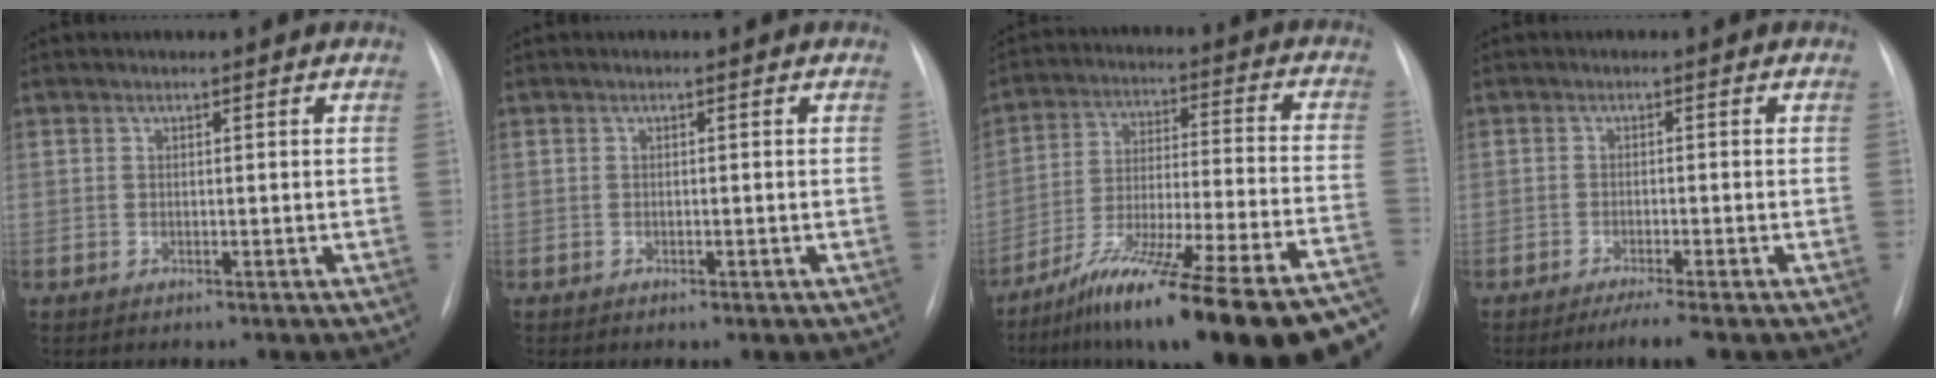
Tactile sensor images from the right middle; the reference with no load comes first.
{"total": 0.6, "force": [-0.3, 0.2, 0.4], "torque": [-0.005, 0.000, -0.004]}
{"total": 27.4, "force": [-20.7, 2.1, 17.8], "torque": [-0.203, -0.008, -0.317]}
{"total": 3.2, "force": [-2.3, 0.1, 2.2], "torque": [-0.038, -0.007, -0.041]}